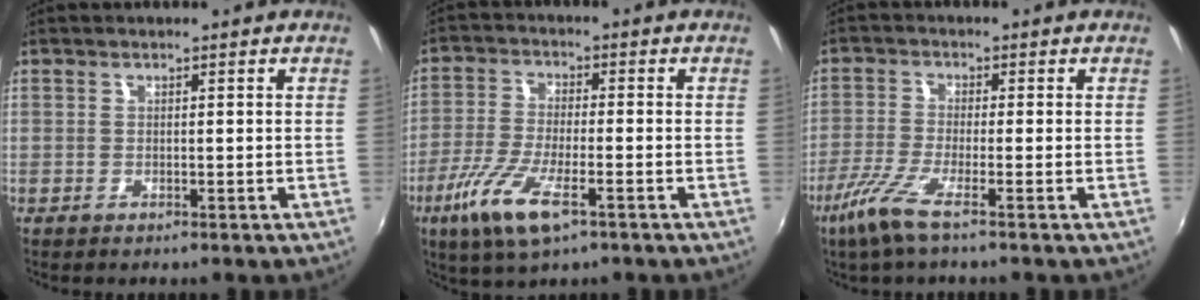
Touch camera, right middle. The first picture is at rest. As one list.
[{"total": 10.8, "force": [-5.6, 3.0, 8.7], "torque": [-0.194, -0.022, -0.109]}, {"total": 6.3, "force": [-4.1, 0.1, 4.8], "torque": [-0.119, -0.016, -0.084]}]